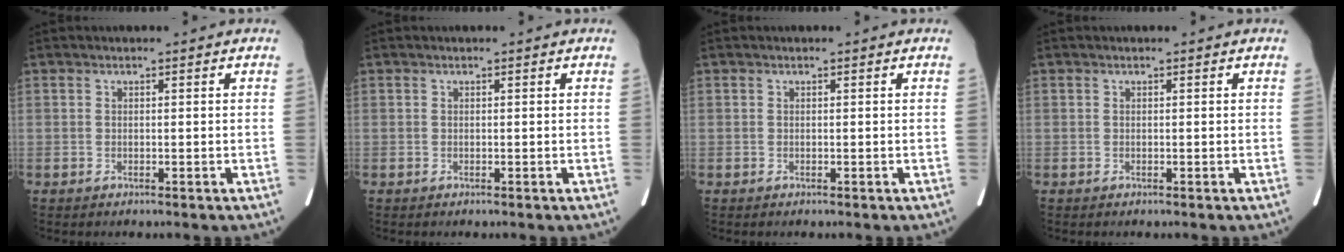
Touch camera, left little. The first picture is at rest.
{"total": 0.0}
{"total": 0.0}
{"total": 0.0}